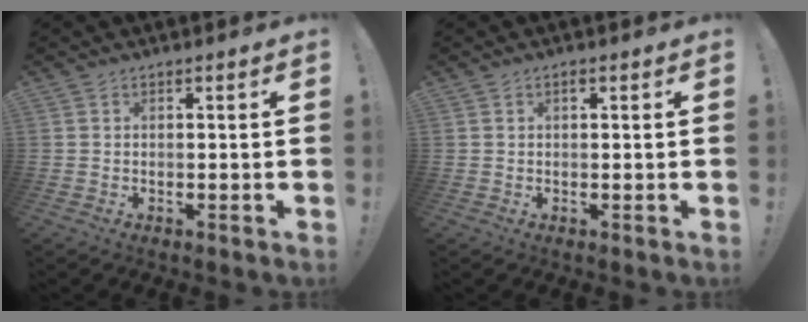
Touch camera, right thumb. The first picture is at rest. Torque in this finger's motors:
{"motor_torque": [-0.20, 0.12, -0.16, 0.10, -0.02]}